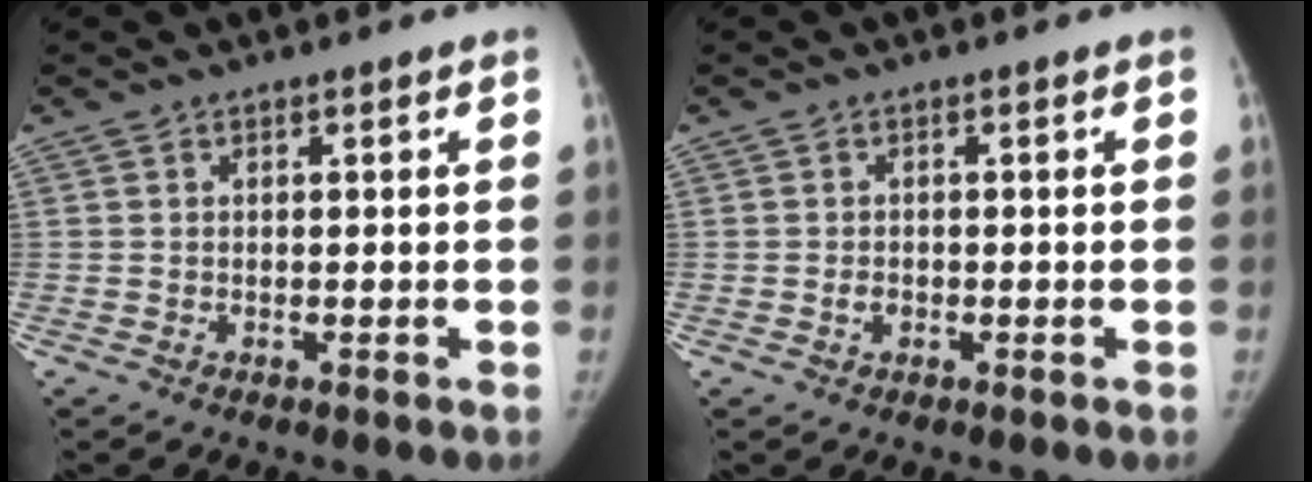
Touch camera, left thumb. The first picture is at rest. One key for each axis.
{"total": 1.5, "fx": -0.7, "fy": 1.1, "fz": 0.7, "tx": -0.010, "ty": 0.006, "tz": -0.012}